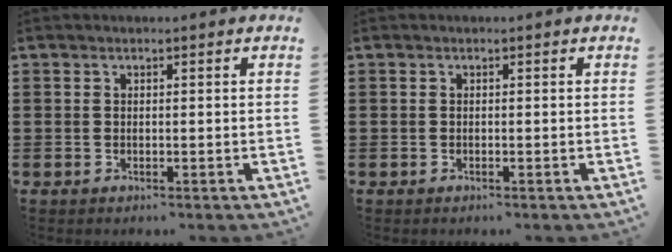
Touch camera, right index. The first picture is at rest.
{"total": 0.0}